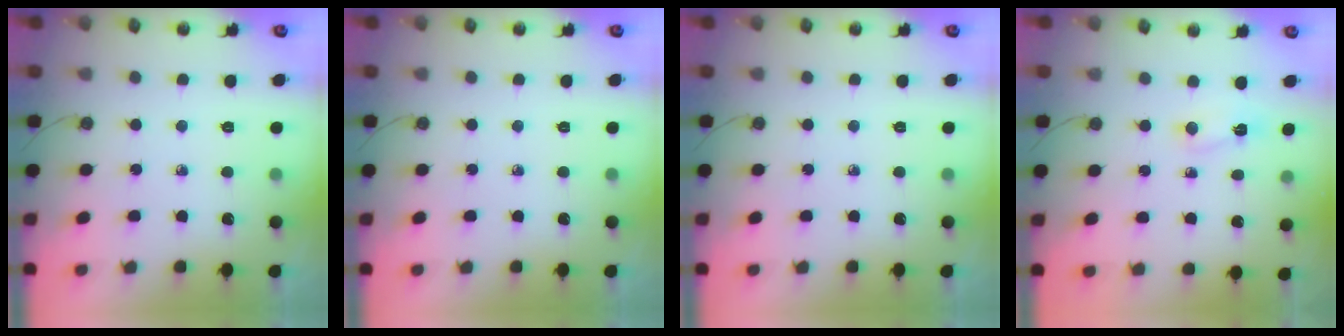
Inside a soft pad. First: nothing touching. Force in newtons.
{"total": 0.0}
{"total": 0.0}
{"total": 2.4, "press": 2.1, "slide": 1.1}